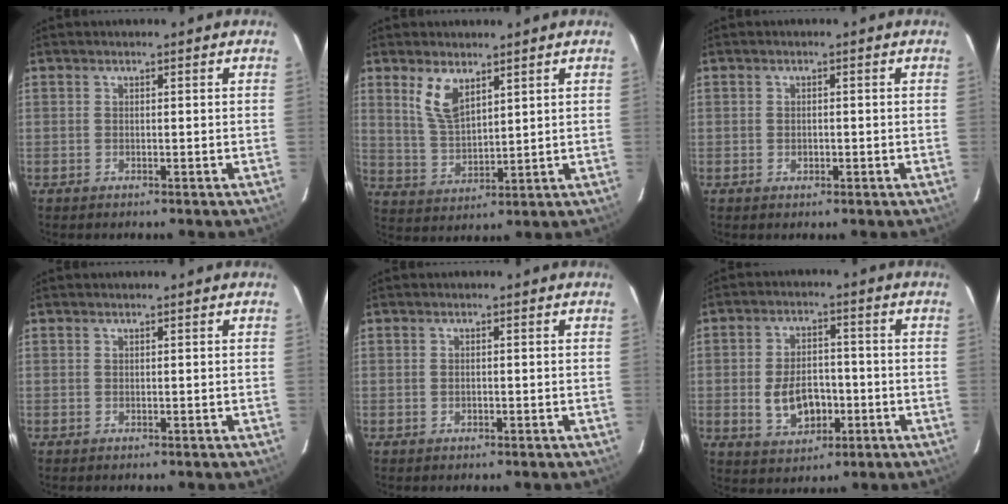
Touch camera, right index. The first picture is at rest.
{"total": 7.4, "force": [4.4, 3.3, 5.0], "torque": [-0.096, -0.002, 0.094]}
{"total": 1.2, "force": [-0.3, 1.0, 0.6], "torque": [-0.009, 0.001, -0.003]}
{"total": 0.0}
{"total": 0.6, "force": [-0.1, 0.5, 0.3], "torque": [-0.005, 0.001, -0.001]}
{"total": 9.0, "force": [-2.1, 5.7, 6.6], "torque": [-0.135, 0.006, -0.022]}